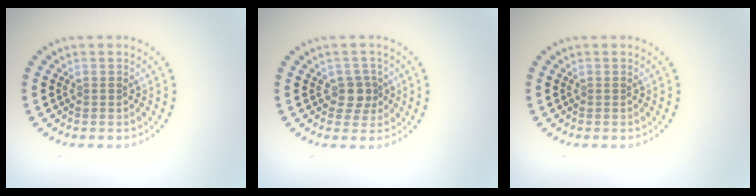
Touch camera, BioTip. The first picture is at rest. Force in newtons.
{"total": 2.1, "press": 1.7, "slide": 1.2}
{"total": 0.0}